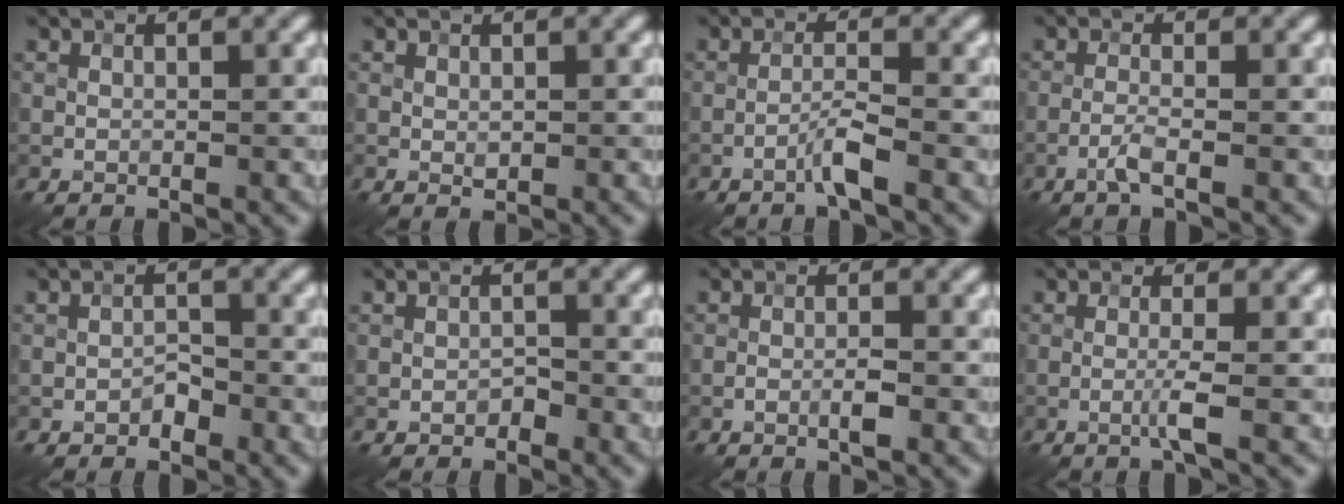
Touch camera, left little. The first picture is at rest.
{"total": 0.6, "force": [0.1, 0.4, 0.4], "torque": [-0.006, -0.001, 0.003]}
{"total": 2.1, "force": [-1.3, -0.1, 1.6], "torque": [-0.031, 0.011, -0.032]}
{"total": 1.7, "force": [-0.9, 0.2, 1.4], "torque": [-0.030, 0.007, -0.025]}
{"total": 1.4, "force": [-0.8, 0.8, 0.8], "torque": [-0.011, 0.004, -0.016]}
{"total": 1.0, "force": [-0.6, 0.6, 0.5], "torque": [-0.007, 0.002, -0.011]}
{"total": 1.6, "force": [-0.7, 0.3, 1.4], "torque": [-0.027, 0.003, -0.017]}
{"total": 1.7, "force": [-0.6, -0.1, 1.6], "torque": [-0.031, 0.003, -0.020]}